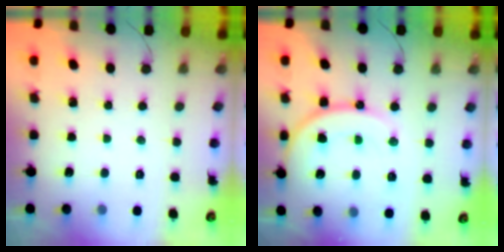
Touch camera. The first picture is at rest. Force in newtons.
{"total": 15.5, "press": 15.4, "slide": 2.0}